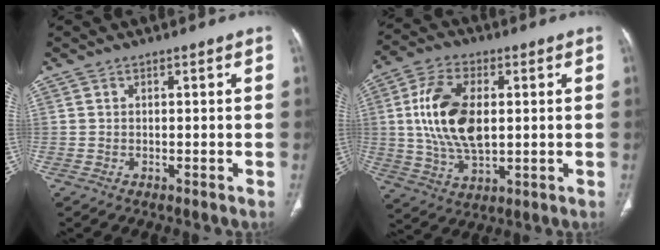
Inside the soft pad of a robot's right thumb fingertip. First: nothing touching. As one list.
[{"total": 15.2, "force": [1.7, 8.4, 12.6], "torque": [-0.244, 0.000, 0.035]}]